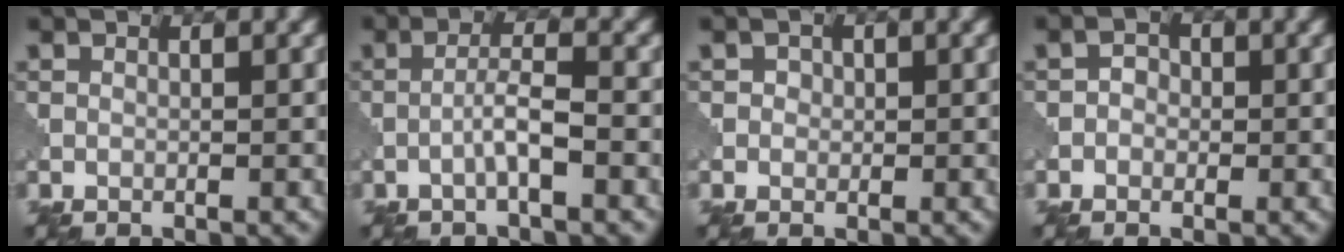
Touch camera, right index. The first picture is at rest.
{"total": 2.7, "force": [-1.1, 0.2, 2.4], "torque": [-0.044, 0.012, -0.024]}
{"total": 1.1, "force": [0.2, 1.0, 0.3], "torque": [0.000, 0.000, 0.000]}
{"total": 1.3, "force": [-0.4, 1.2, 0.4], "torque": [0.004, 0.004, -0.013]}